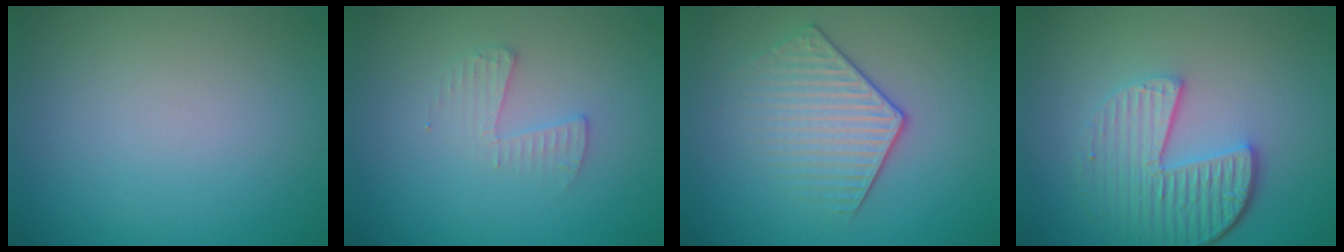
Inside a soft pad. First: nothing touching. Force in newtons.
{"total": 1.6, "press": 1.6, "slide": 0.1}
{"total": 3.5, "press": 3.1, "slide": 1.8}
{"total": 5.6, "press": 4.1, "slide": 3.7}